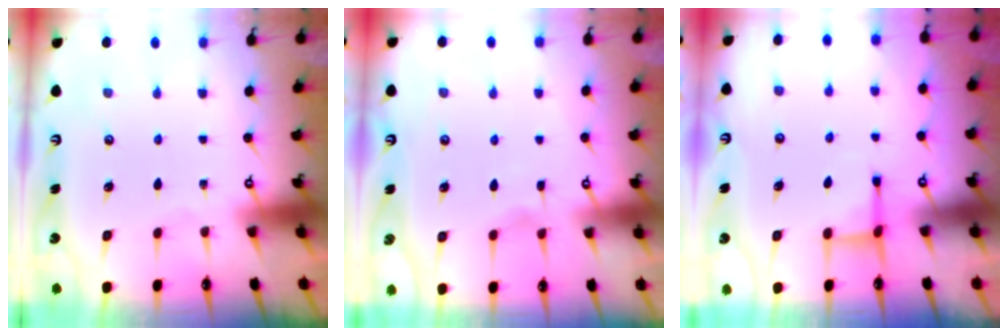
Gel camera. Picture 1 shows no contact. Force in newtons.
{"total": 2.2, "press": 2.2, "slide": 0.3}
{"total": 2.8, "press": 2.7, "slide": 0.6}